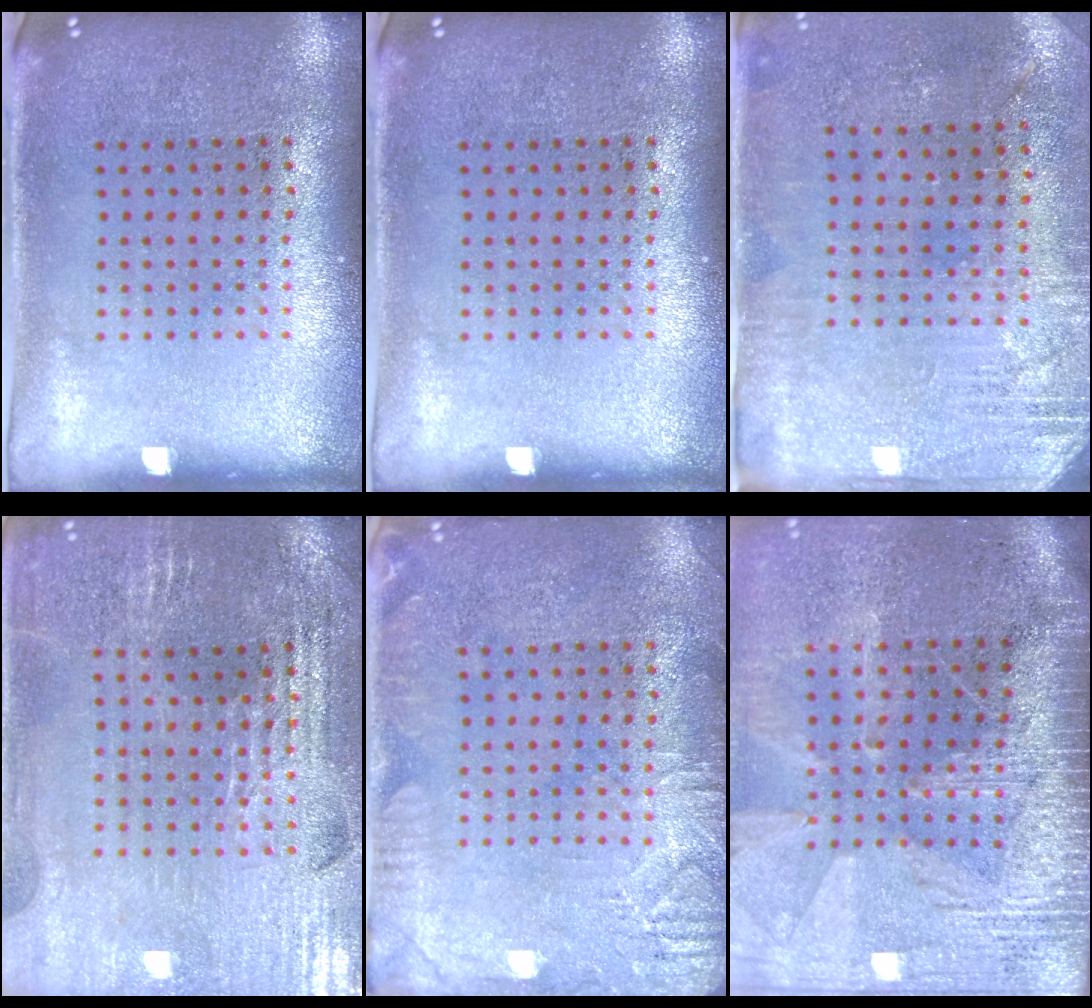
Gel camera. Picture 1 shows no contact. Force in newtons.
{"total": 0.0}
{"total": 2.8, "press": 2.5, "slide": 1.2}
{"total": 2.9, "press": 2.9, "slide": 0.6}
{"total": 3.1, "press": 3.1, "slide": 0.4}
{"total": 3.8, "press": 3.3, "slide": 1.8}